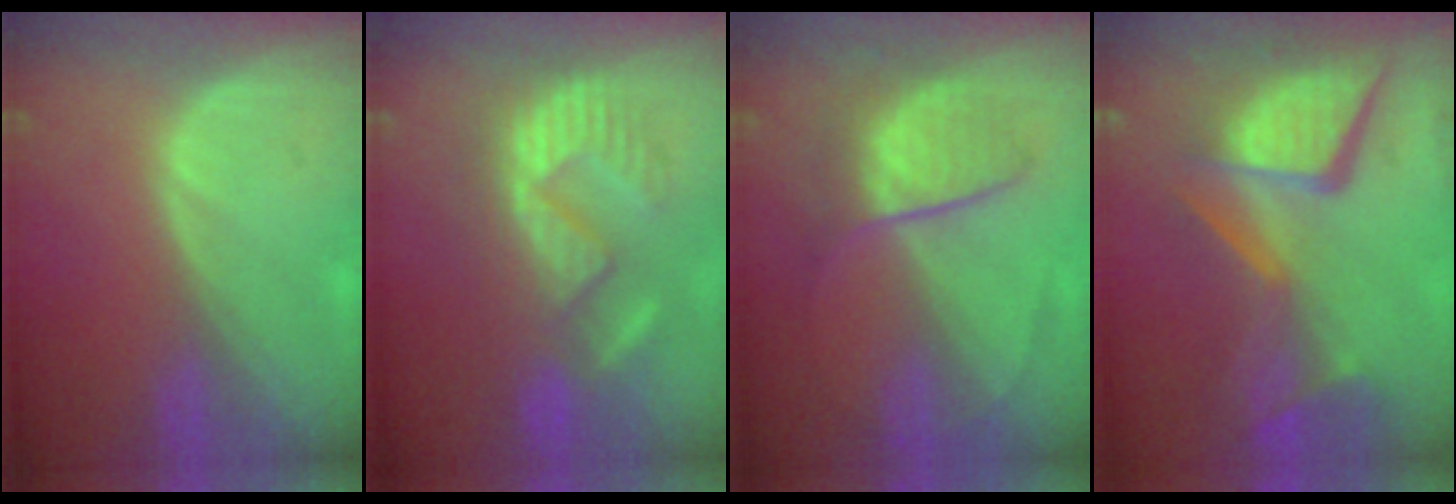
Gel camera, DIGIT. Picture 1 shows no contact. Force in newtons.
{"total": 9.7, "press": 9.7, "slide": 0.3}
{"total": 6.5, "press": 6.5, "slide": 0.9}
{"total": 13.9, "press": 11.3, "slide": 8.0}